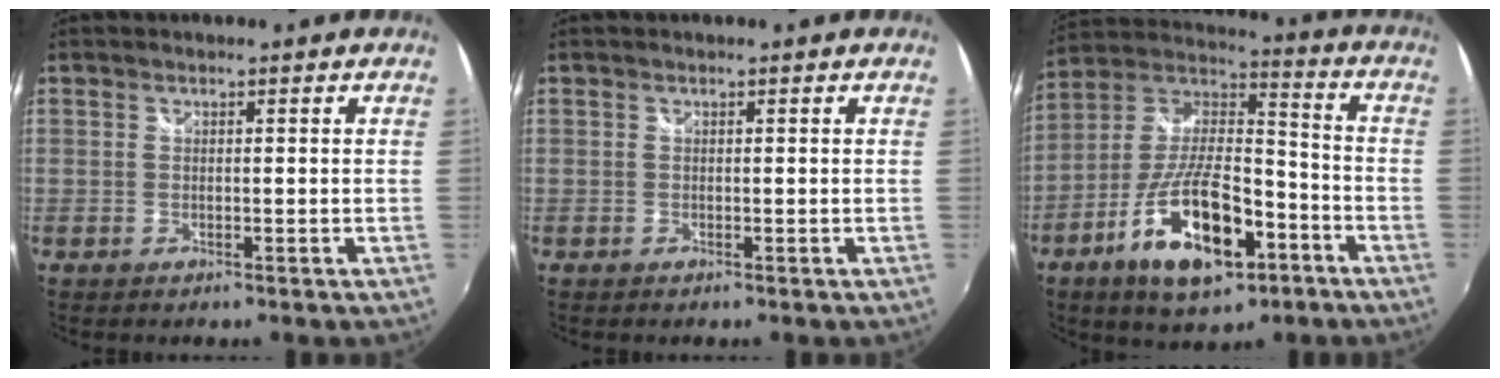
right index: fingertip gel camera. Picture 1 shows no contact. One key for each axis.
{"total": 0.0}
{"total": 19.6, "fx": -9.1, "fy": 7.8, "fz": 15.4, "tx": -0.294, "ty": -0.013, "tz": -0.155}